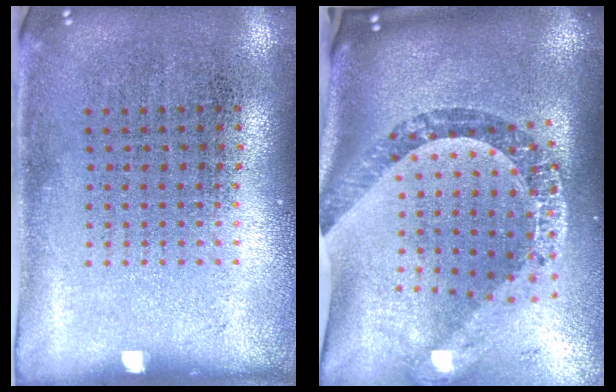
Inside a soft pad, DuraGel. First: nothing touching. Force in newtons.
{"total": 2.6, "press": 1.9, "slide": 1.7}